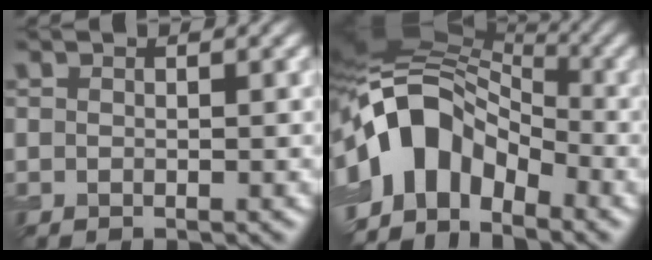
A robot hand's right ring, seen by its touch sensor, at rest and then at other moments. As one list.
[{"total": 10.6, "force": [-3.8, 6.8, 7.1], "torque": [-0.120, 0.017, -0.081]}]